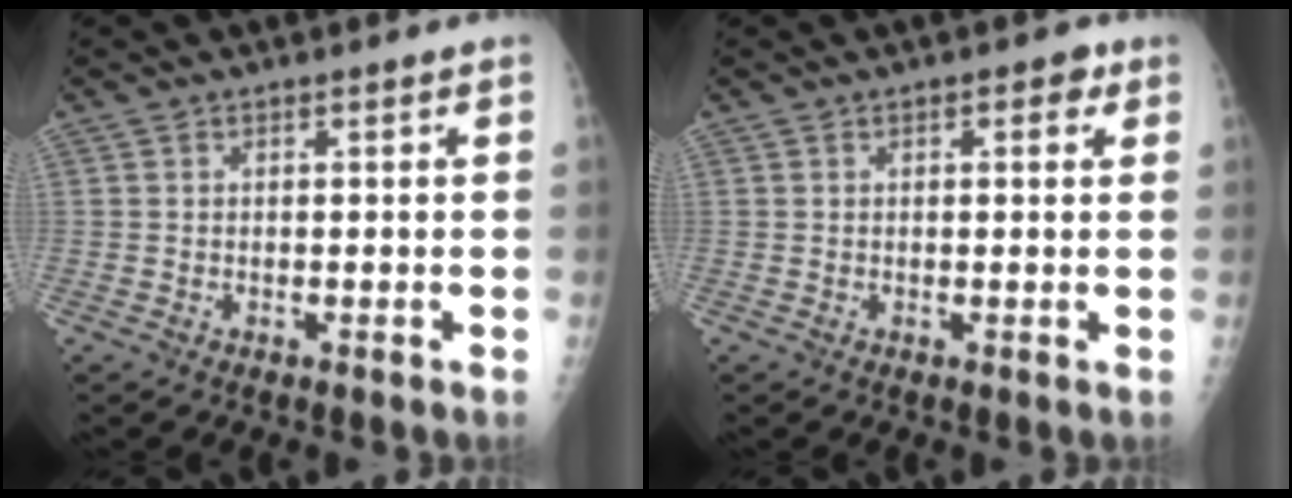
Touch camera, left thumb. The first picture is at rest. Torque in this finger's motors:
{"motor_torque": [-0.28, 0.08, 0.02, -0.06, -0.07]}